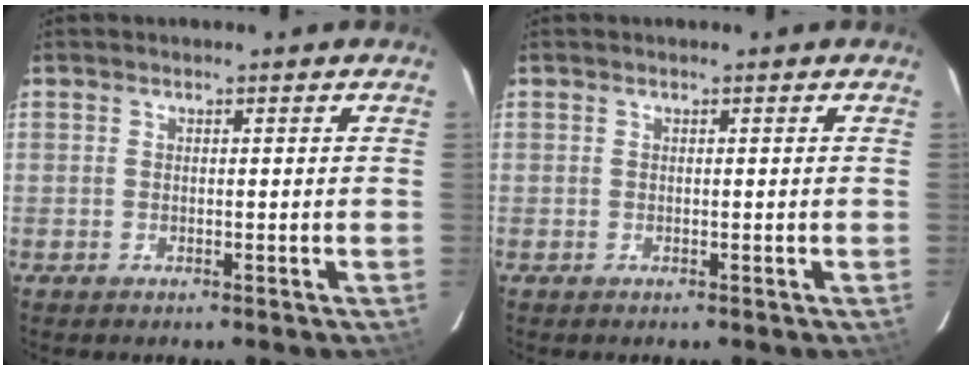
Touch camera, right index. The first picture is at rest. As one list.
[{"total": 0.0}]